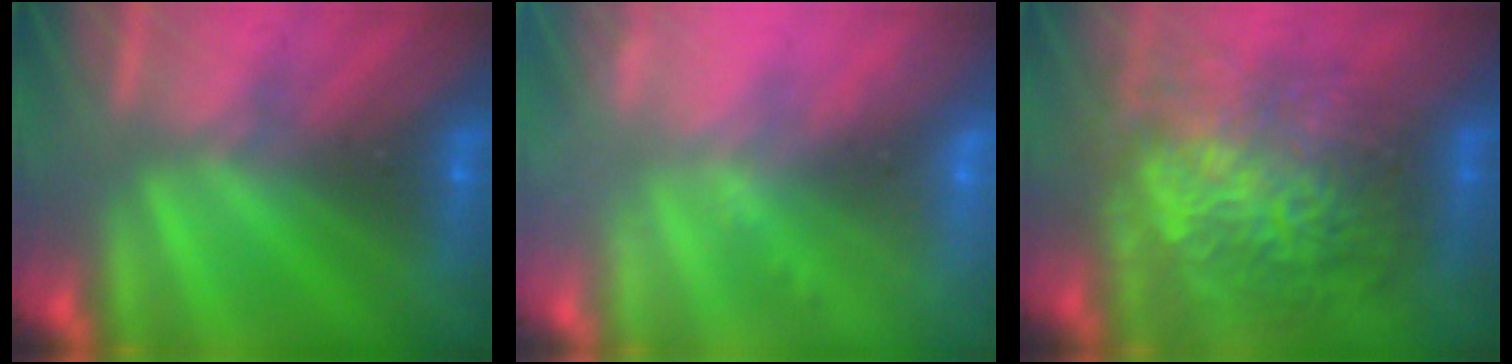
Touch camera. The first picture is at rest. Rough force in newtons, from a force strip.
{"total": 2.4}
{"total": 13.2}